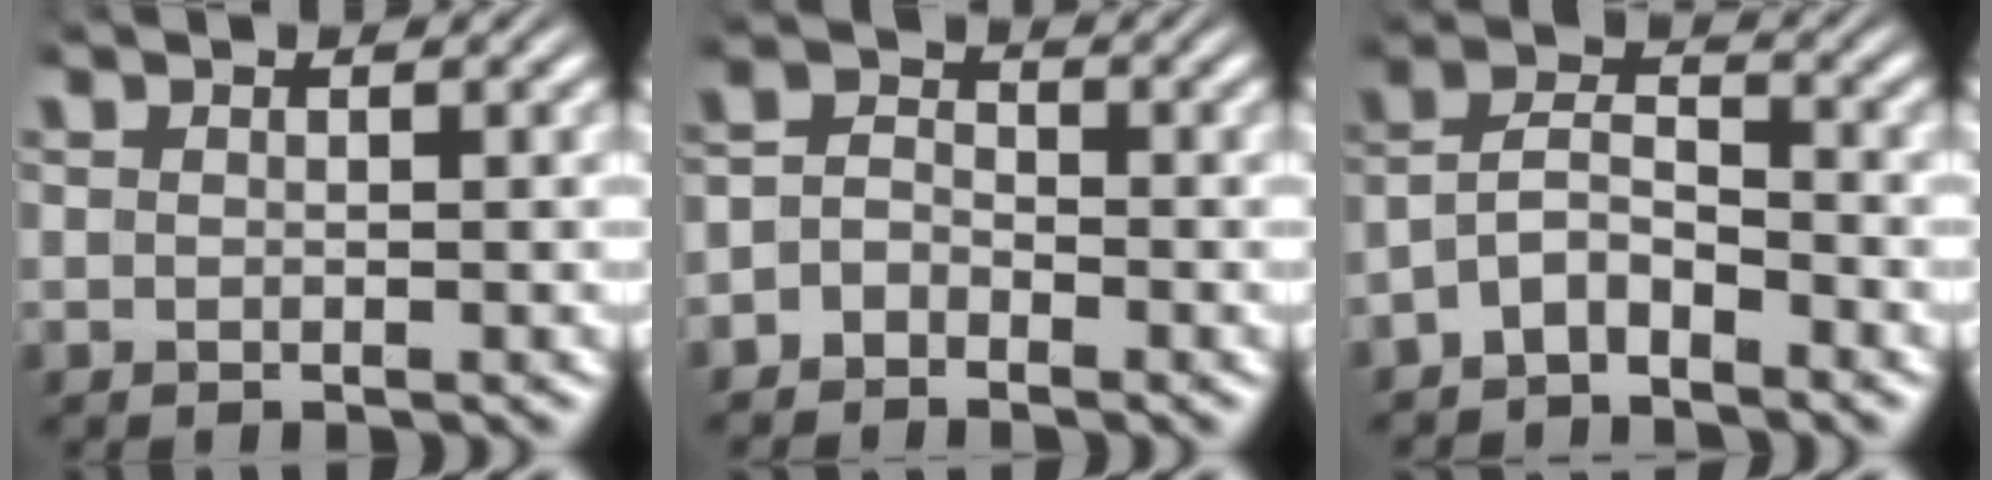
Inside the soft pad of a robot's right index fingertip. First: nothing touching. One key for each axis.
{"total": 3.0, "fx": -1.7, "fy": 2.3, "fz": 0.8, "tx": -0.013, "ty": -0.004, "tz": -0.036}
{"total": 5.9, "fx": -2.3, "fy": 4.7, "fz": 2.5, "tx": -0.061, "ty": -0.013, "tz": -0.051}